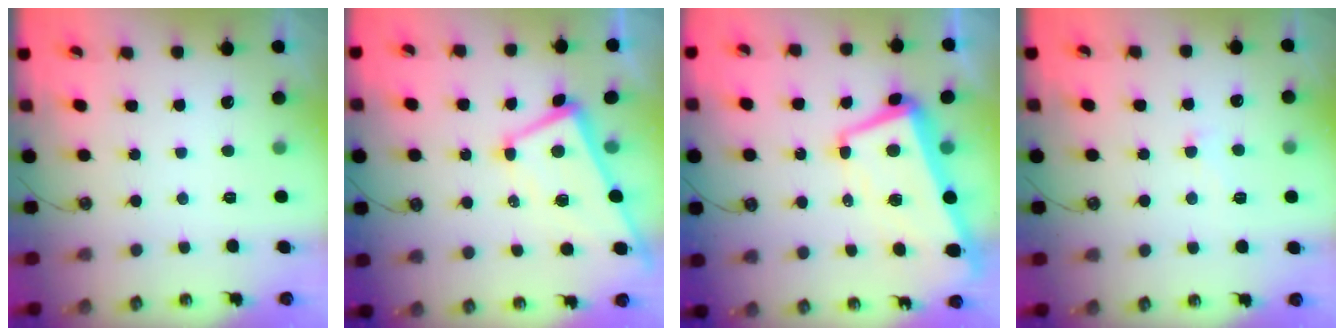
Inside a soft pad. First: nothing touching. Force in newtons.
{"total": 2.1, "press": 2.0, "slide": 0.7}
{"total": 7.2, "press": 6.9, "slide": 1.8}
{"total": 1.0, "press": 0.8, "slide": 0.5}